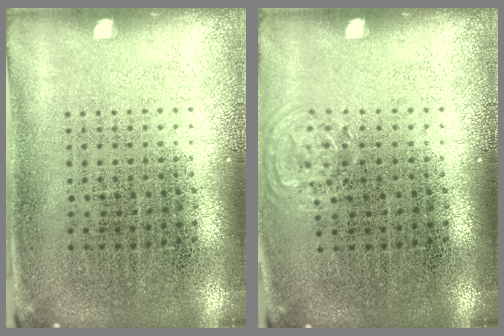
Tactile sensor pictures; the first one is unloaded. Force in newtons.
{"total": 0.6, "press": 0.6, "slide": 0.1}